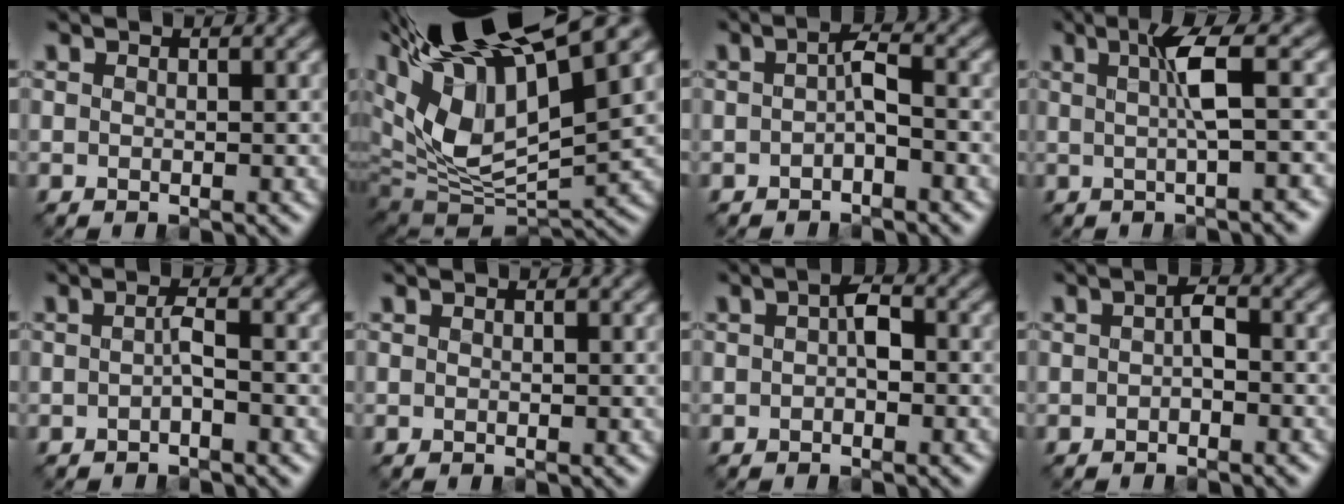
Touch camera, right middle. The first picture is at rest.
{"total": 14.8, "force": [7.2, 6.4, 11.3], "torque": [-0.217, 0.018, 0.129]}
{"total": 1.9, "force": [-0.6, 0.5, 1.7], "torque": [-0.033, 0.006, -0.013]}
{"total": 4.2, "force": [0.4, 0.6, 4.1], "torque": [-0.068, 0.008, 0.006]}
{"total": 1.2, "force": [-0.5, 0.1, 1.1], "torque": [-0.021, 0.003, -0.008]}
{"total": 0.0}
{"total": 1.9, "force": [-0.2, 0.9, 1.7], "torque": [-0.027, 0.007, -0.005]}
{"total": 1.5, "force": [-0.5, 0.7, 1.3], "torque": [-0.022, 0.005, -0.009]}